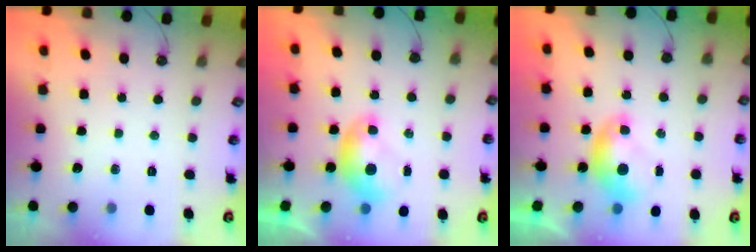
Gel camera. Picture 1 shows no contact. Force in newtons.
{"total": 0.0}
{"total": 0.0}